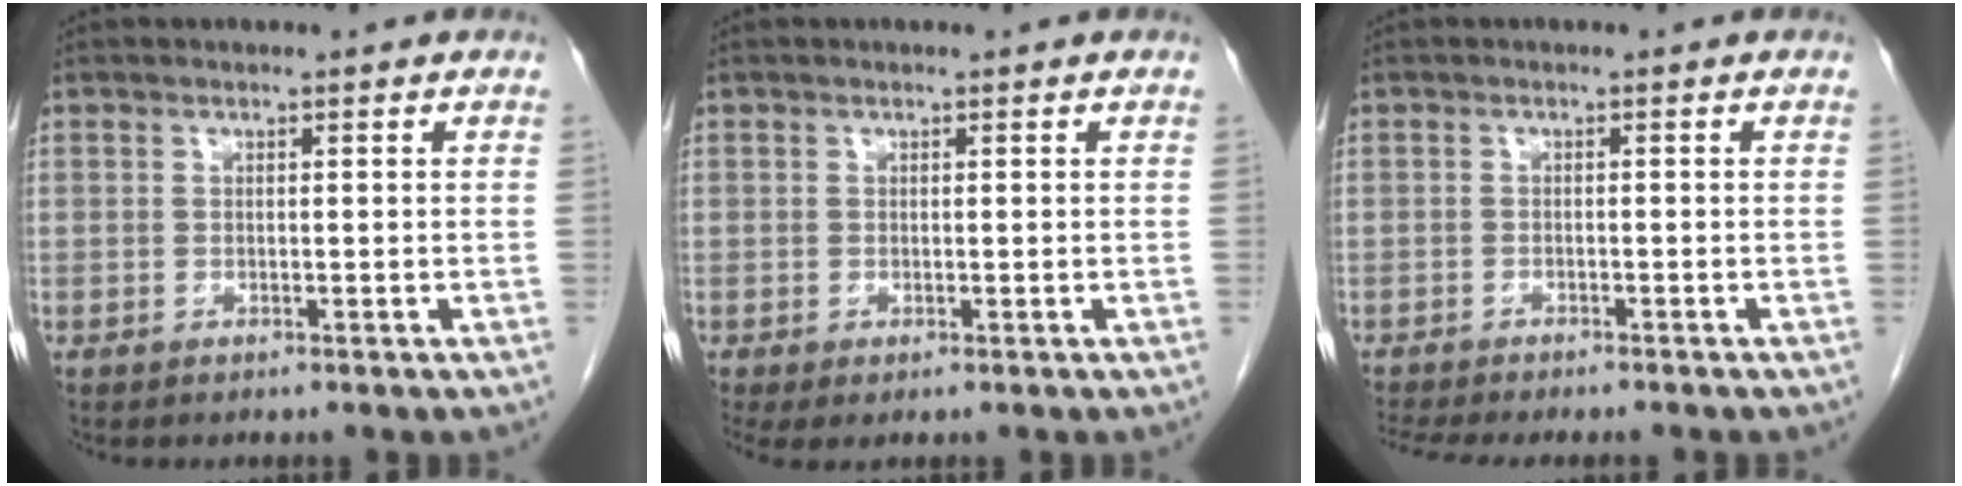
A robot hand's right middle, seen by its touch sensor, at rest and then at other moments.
{"total": 1.4, "force": [-0.1, 0.4, 1.3], "torque": [-0.026, -0.009, 0.007]}
{"total": 9.0, "force": [-8.0, 1.1, 3.9], "torque": [-0.055, -0.009, -0.112]}